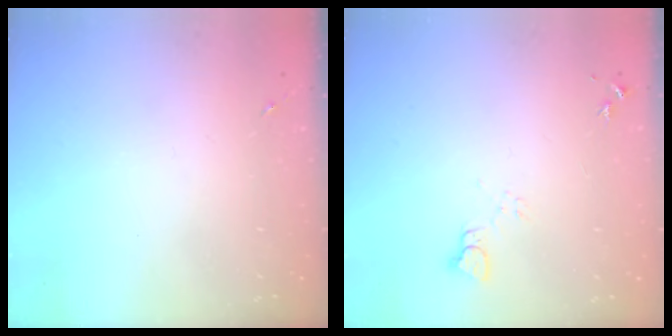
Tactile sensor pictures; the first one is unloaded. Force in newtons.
{"total": 3.5, "press": 3.5, "slide": 0.4}